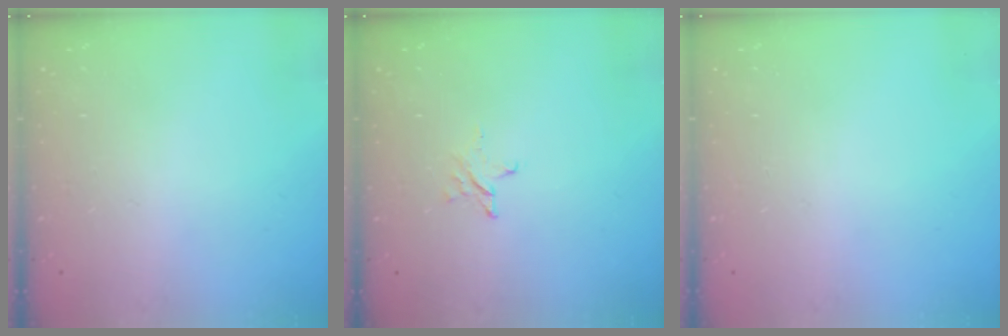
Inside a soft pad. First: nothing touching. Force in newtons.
{"total": 3.5, "press": 3.5, "slide": 0.4}
{"total": 0.0}